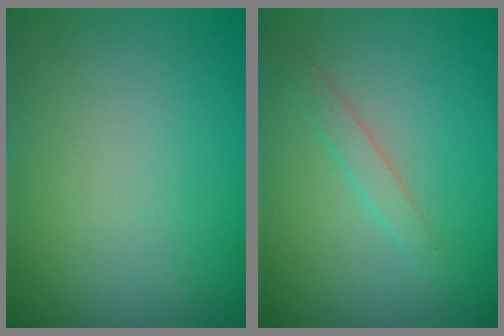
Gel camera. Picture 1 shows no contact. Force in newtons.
{"total": 1.4, "press": 1.4, "slide": 0.0}